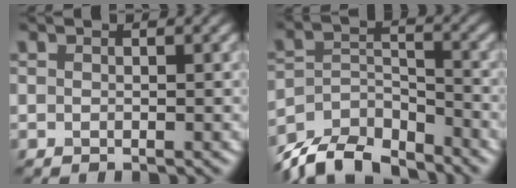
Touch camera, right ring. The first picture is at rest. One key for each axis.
{"total": 7.8, "fx": -6.9, "fy": 2.8, "fz": 2.4, "tx": -0.047, "ty": -0.003, "tz": -0.129}